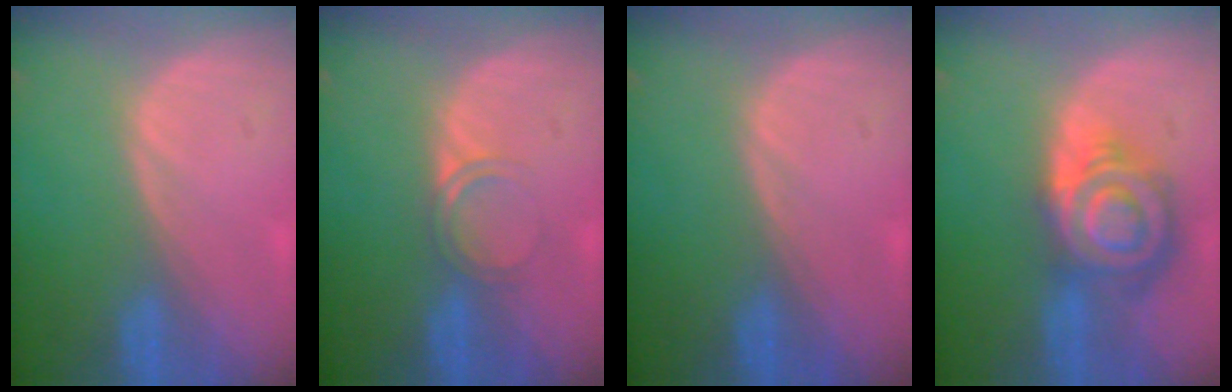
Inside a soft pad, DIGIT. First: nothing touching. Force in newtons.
{"total": 2.4, "press": 2.4, "slide": 0.2}
{"total": 0.0}
{"total": 8.9, "press": 8.9, "slide": 0.6}